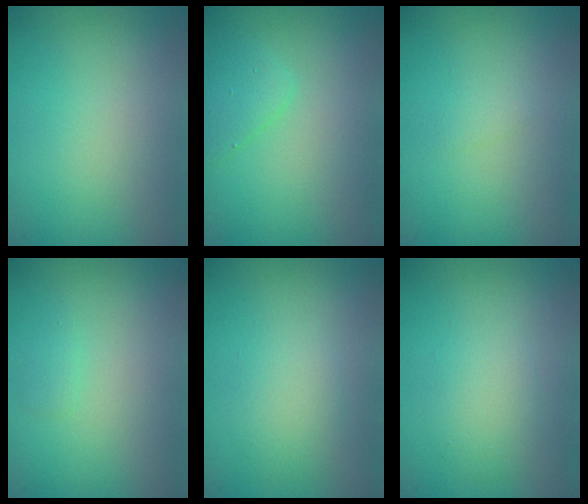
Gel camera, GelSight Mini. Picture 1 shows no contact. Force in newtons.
{"total": 1.9, "press": 1.9, "slide": 0.0}
{"total": 0.8, "press": 0.8, "slide": 0.1}
{"total": 0.6, "press": 0.6, "slide": 0.0}
{"total": 2.0, "press": 2.0, "slide": 0.0}
{"total": 2.0, "press": 2.0, "slide": 0.0}